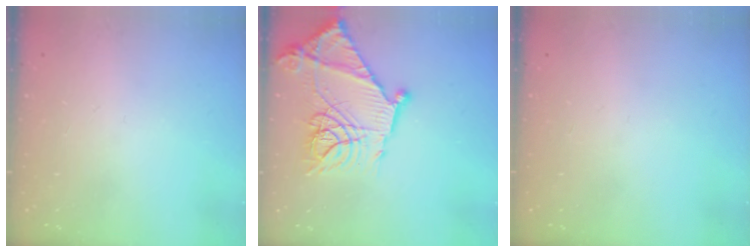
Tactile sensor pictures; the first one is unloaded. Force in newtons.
{"total": 21.3, "press": 21.2, "slide": 1.6}
{"total": 0.0}